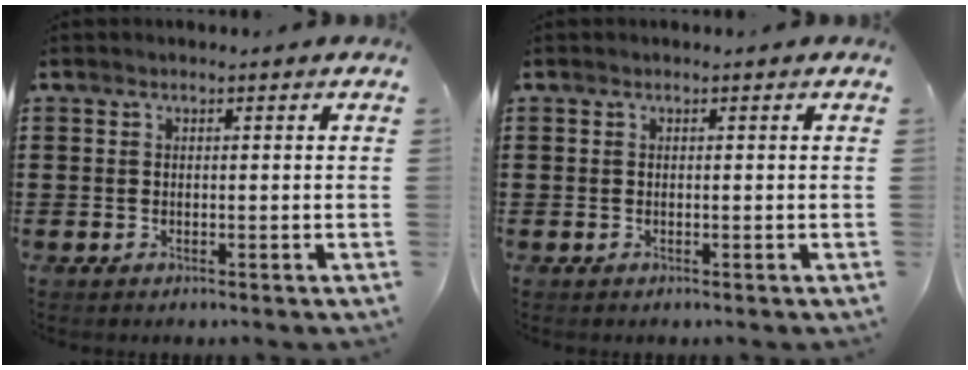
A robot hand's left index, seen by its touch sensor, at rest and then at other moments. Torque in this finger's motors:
{"motor_torque": [-0.05, -0.05, 0.00, 0.00]}